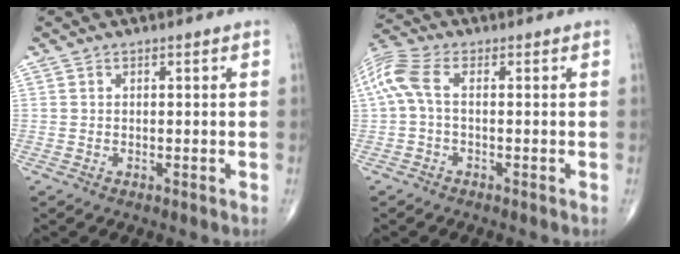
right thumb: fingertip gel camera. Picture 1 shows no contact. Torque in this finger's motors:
{"motor_torque": [0.01, 0.05, 0.13, 0.00, 0.11]}